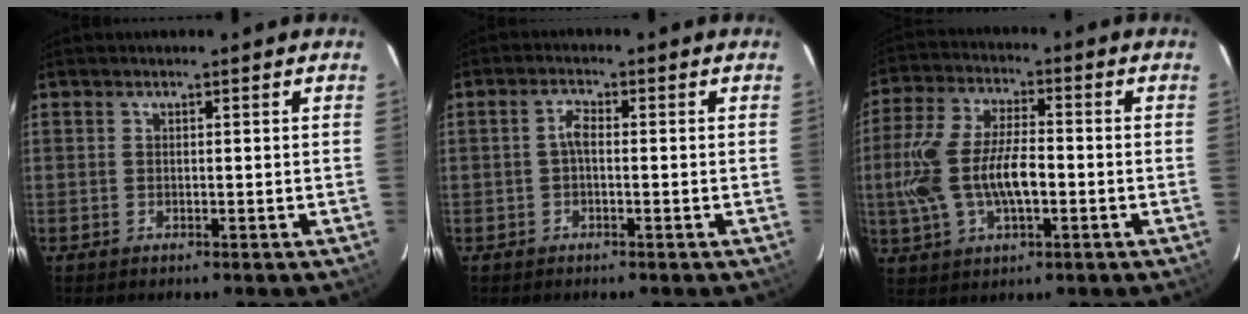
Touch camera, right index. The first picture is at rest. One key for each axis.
{"total": 2.2, "fx": -0.3, "fy": 0.9, "fz": 1.9, "tx": -0.041, "ty": 0.009, "tz": -0.007}
{"total": 13.8, "fx": -2.1, "fy": 6.1, "fz": 12.2, "tx": -0.259, "ty": 0.003, "tz": -0.036}